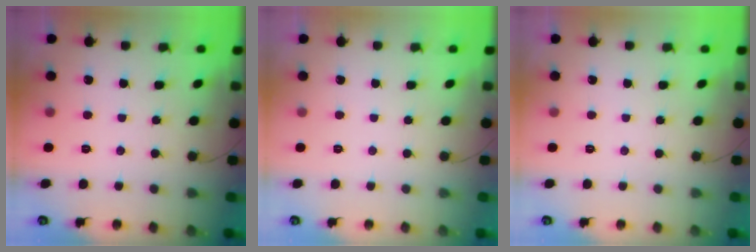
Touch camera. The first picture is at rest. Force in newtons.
{"total": 0.0}
{"total": 0.0}